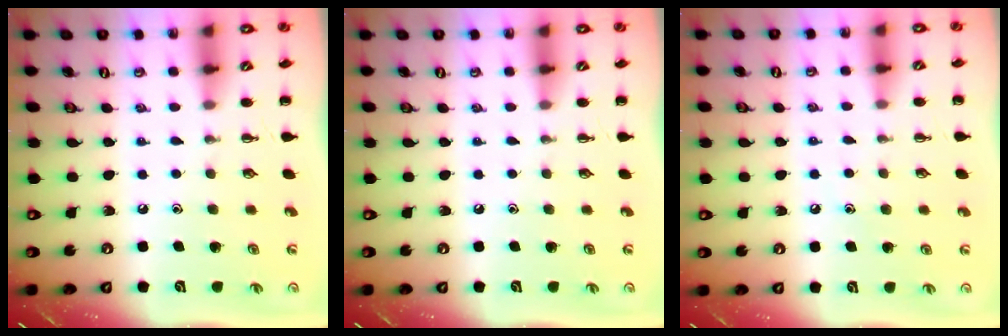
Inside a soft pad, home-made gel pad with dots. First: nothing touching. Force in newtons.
{"total": 0.0}
{"total": 5.6, "press": 5.4, "slide": 1.6}